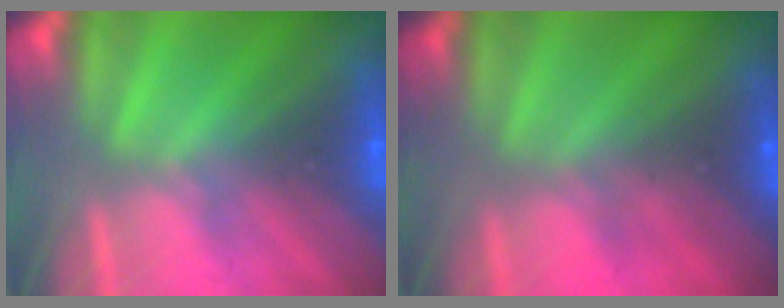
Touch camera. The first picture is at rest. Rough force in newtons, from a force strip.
{"total": 2.1}